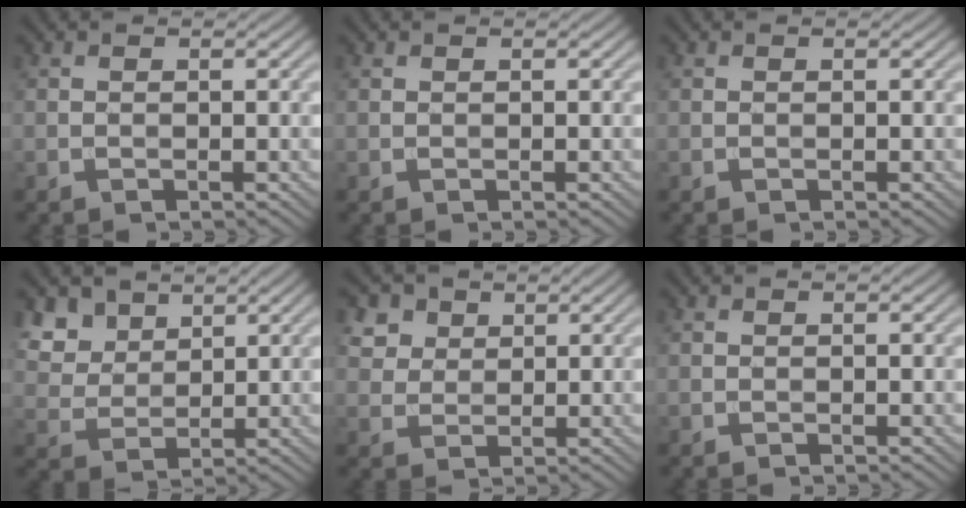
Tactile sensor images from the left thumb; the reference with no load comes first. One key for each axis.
{"total": 0.0}
{"total": 0.0}
{"total": 6.1, "fx": 4.1, "fy": 3.7, "fz": 2.5, "tx": -0.081, "ty": -0.010, "tz": 0.093}
{"total": 4.3, "fx": 2.4, "fy": 3.2, "fz": 1.5, "tx": -0.047, "ty": -0.008, "tz": 0.058}
{"total": 0.0}